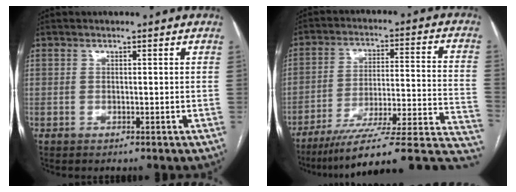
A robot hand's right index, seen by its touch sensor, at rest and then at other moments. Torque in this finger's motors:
{"motor_torque": [1.00, -1.14, 0.59, 0.18]}